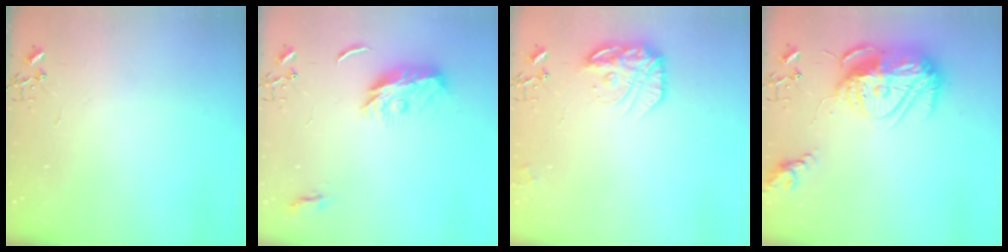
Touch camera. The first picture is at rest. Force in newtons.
{"total": 10.2, "press": 10.2, "slide": 0.1}
{"total": 16.0, "press": 15.9, "slide": 1.3}
{"total": 18.7, "press": 18.6, "slide": 1.7}